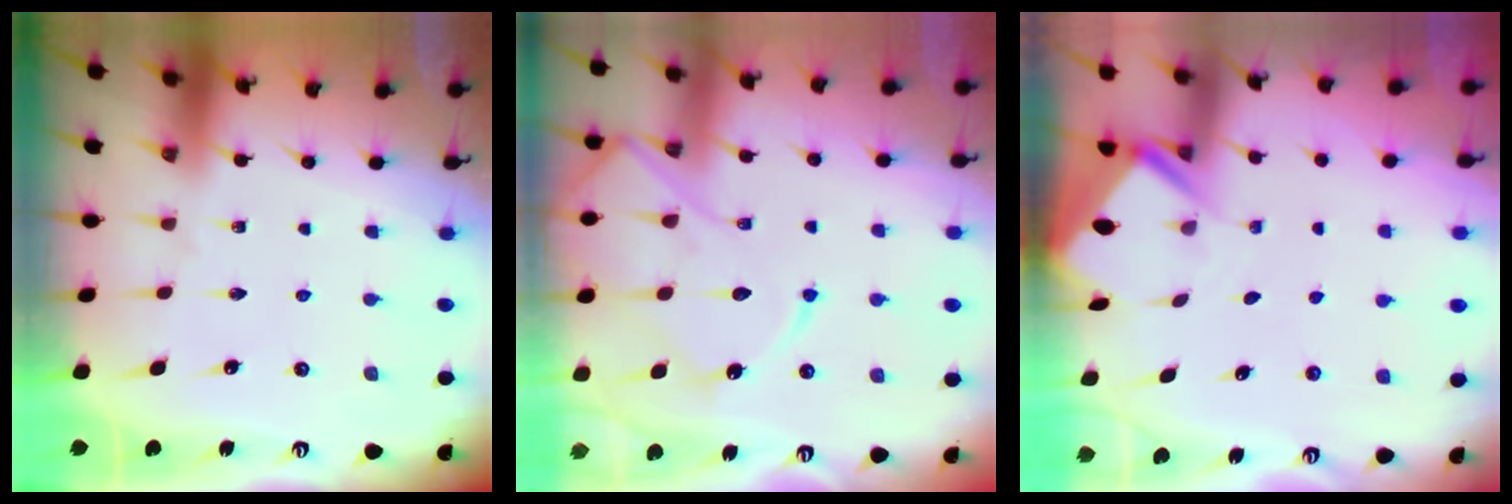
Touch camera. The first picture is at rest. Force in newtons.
{"total": 13.7, "press": 13.6, "slide": 1.3}
{"total": 3.1, "press": 3.1, "slide": 0.3}